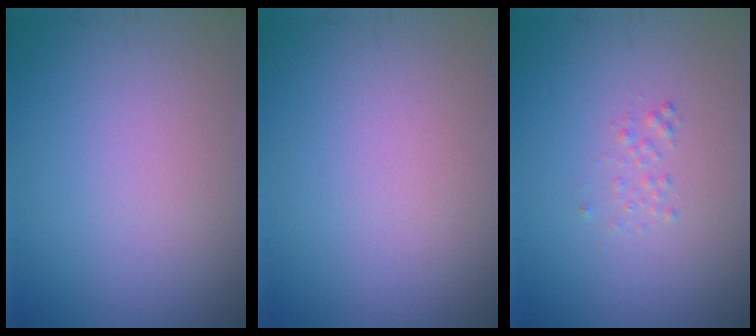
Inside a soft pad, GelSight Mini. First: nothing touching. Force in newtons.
{"total": 0.0}
{"total": 0.7, "press": 0.7, "slide": 0.1}